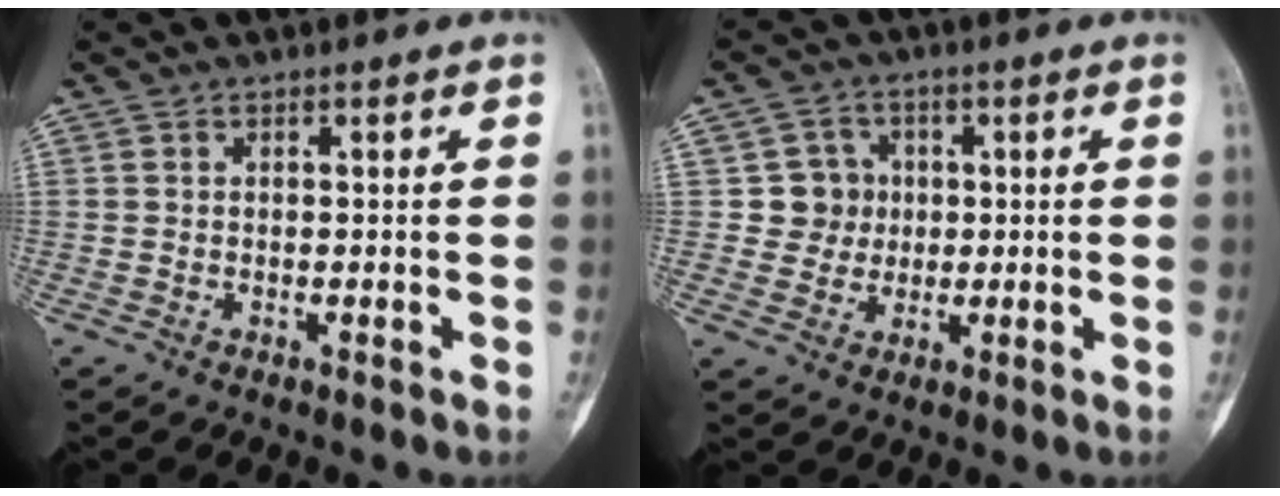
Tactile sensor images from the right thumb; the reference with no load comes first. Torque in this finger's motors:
{"motor_torque": [-0.09, 0.47, 0.08, -0.07, -0.02]}